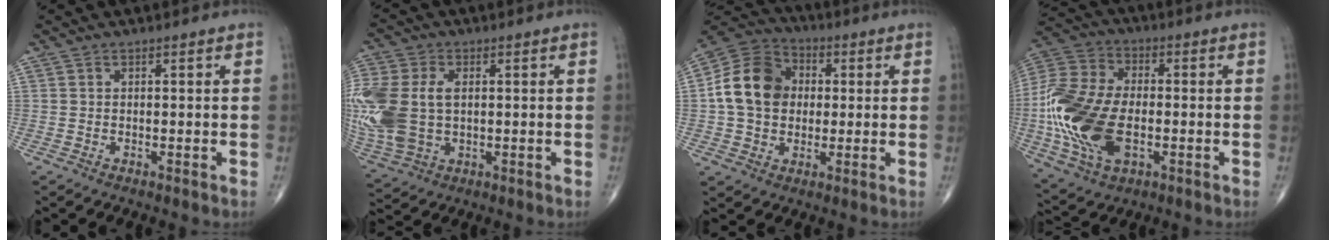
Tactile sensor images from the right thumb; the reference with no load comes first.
{"total": 18.7, "force": [0.5, 12.5, 13.8], "torque": [-0.368, 0.000, 0.025]}
{"total": 13.8, "force": [1.1, 11.0, 8.2], "torque": [-0.130, 0.021, 0.011]}
{"total": 21.4, "force": [-3.2, 12.7, 17.0], "torque": [-0.363, 0.000, -0.056]}